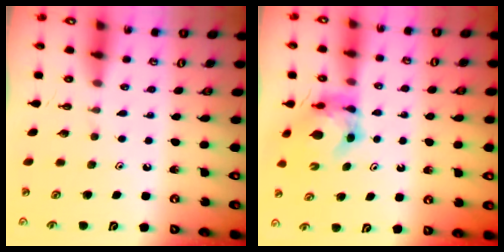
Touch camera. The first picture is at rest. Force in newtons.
{"total": 5.8, "press": 5.8, "slide": 0.3}